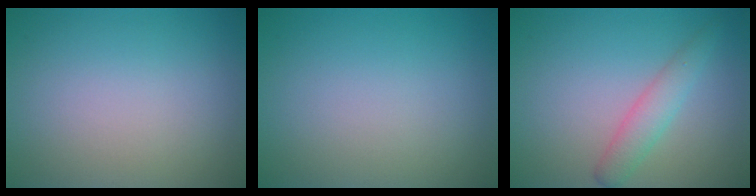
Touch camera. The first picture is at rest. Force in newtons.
{"total": 0.0}
{"total": 1.7, "press": 1.7, "slide": 0.1}